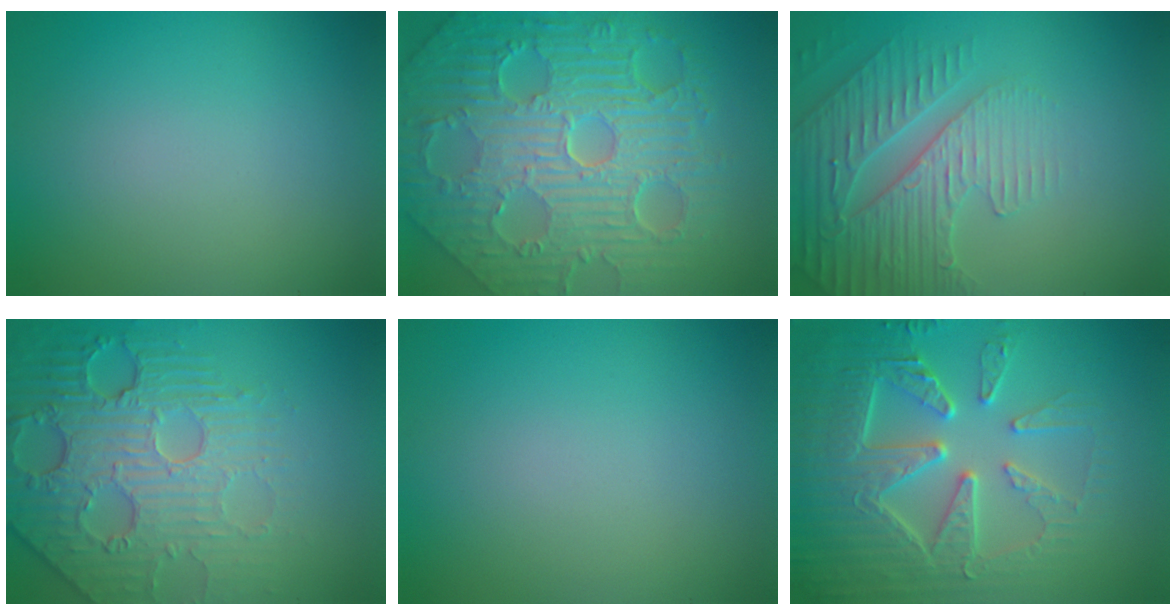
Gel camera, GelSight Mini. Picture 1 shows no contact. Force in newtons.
{"total": 11.8, "press": 7.7, "slide": 8.9}
{"total": 4.5, "press": 4.3, "slide": 1.2}
{"total": 5.7, "press": 5.0, "slide": 2.7}
{"total": 0.0}
{"total": 7.7, "press": 6.1, "slide": 4.7}